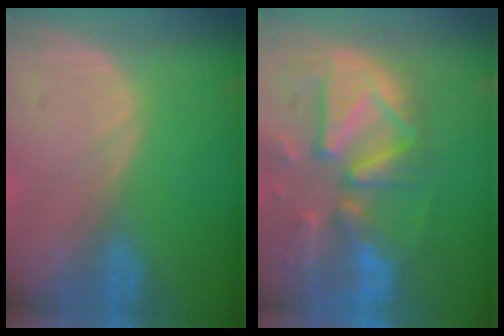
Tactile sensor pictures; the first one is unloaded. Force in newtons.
{"total": 12.9, "press": 11.3, "slide": 6.4}